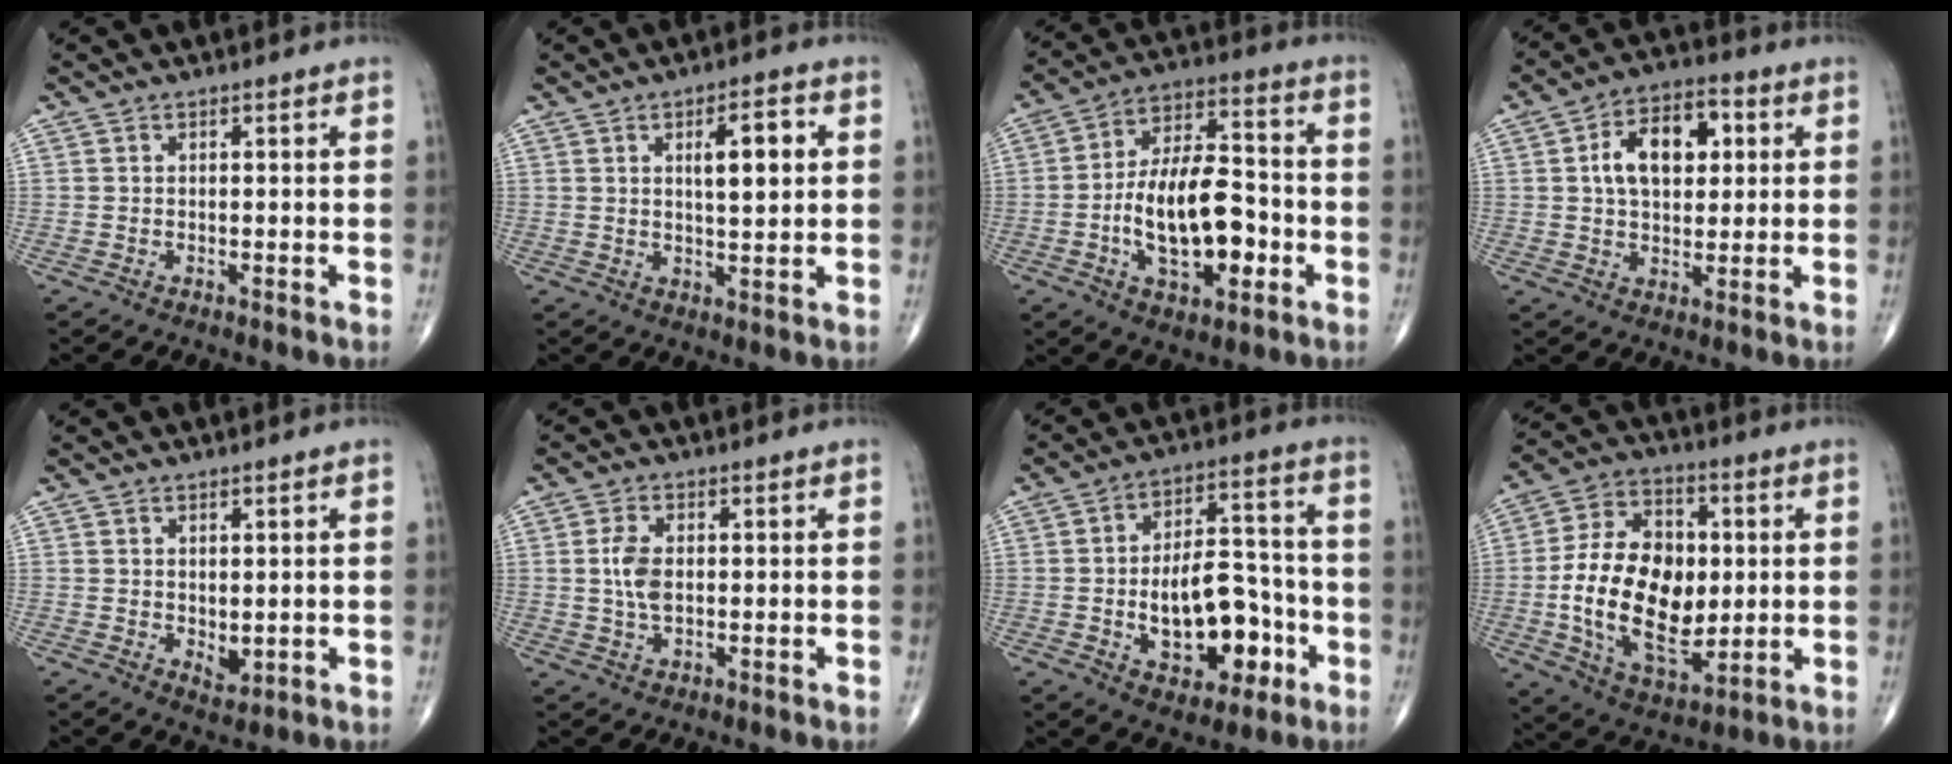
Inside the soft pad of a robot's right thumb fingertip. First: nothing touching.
{"total": 7.4, "force": [1.9, 2.4, 6.7], "torque": [-0.093, -0.004, 0.029]}
{"total": 17.8, "force": [-3.8, 8.7, 15.0], "torque": [-0.237, 0.032, -0.062]}
{"total": 12.1, "force": [2.7, 7.1, 9.4], "torque": [-0.133, 0.012, 0.039]}
{"total": 2.7, "force": [0.2, 1.6, 2.2], "torque": [-0.024, -0.010, 0.010]}
{"total": 4.8, "force": [0.4, 2.6, 4.0], "torque": [-0.085, -0.002, 0.007]}
{"total": 16.3, "force": [-4.2, 9.4, 12.7], "torque": [-0.161, 0.043, -0.056]}
{"total": 20.4, "force": [-0.6, 12.3, 16.3], "torque": [-0.267, 0.001, -0.001]}